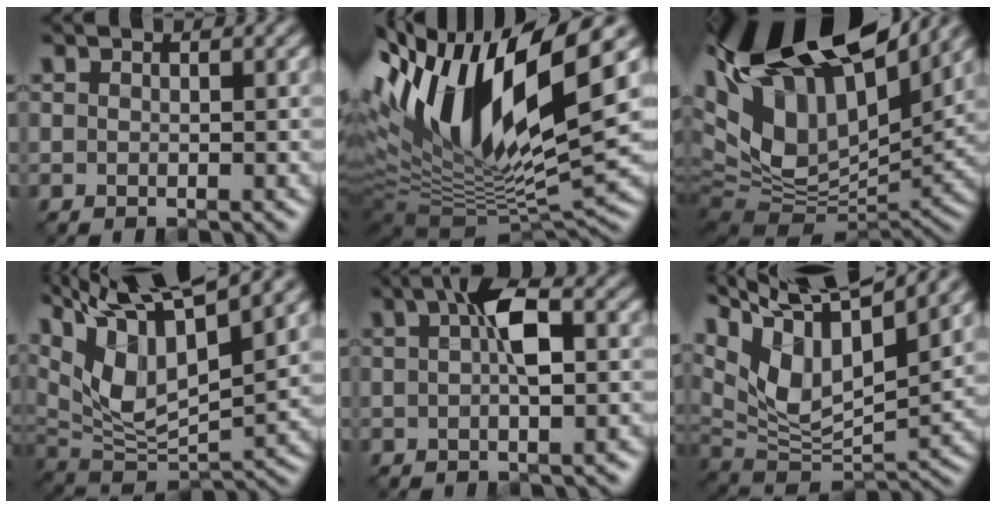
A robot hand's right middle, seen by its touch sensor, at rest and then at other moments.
{"total": 16.2, "force": [5.1, 6.7, 13.9], "torque": [-0.270, -0.001, 0.088]}
{"total": 20.6, "force": [8.8, 10.7, 15.2], "torque": [-0.250, 0.039, 0.170]}
{"total": 14.6, "force": [8.3, 5.1, 10.8], "torque": [-0.214, 0.031, 0.142]}
{"total": 4.4, "force": [0.6, 1.6, 4.0], "torque": [-0.064, 0.013, 0.006]}
{"total": 12.8, "force": [7.2, 4.7, 9.4], "torque": [-0.187, 0.024, 0.134]}